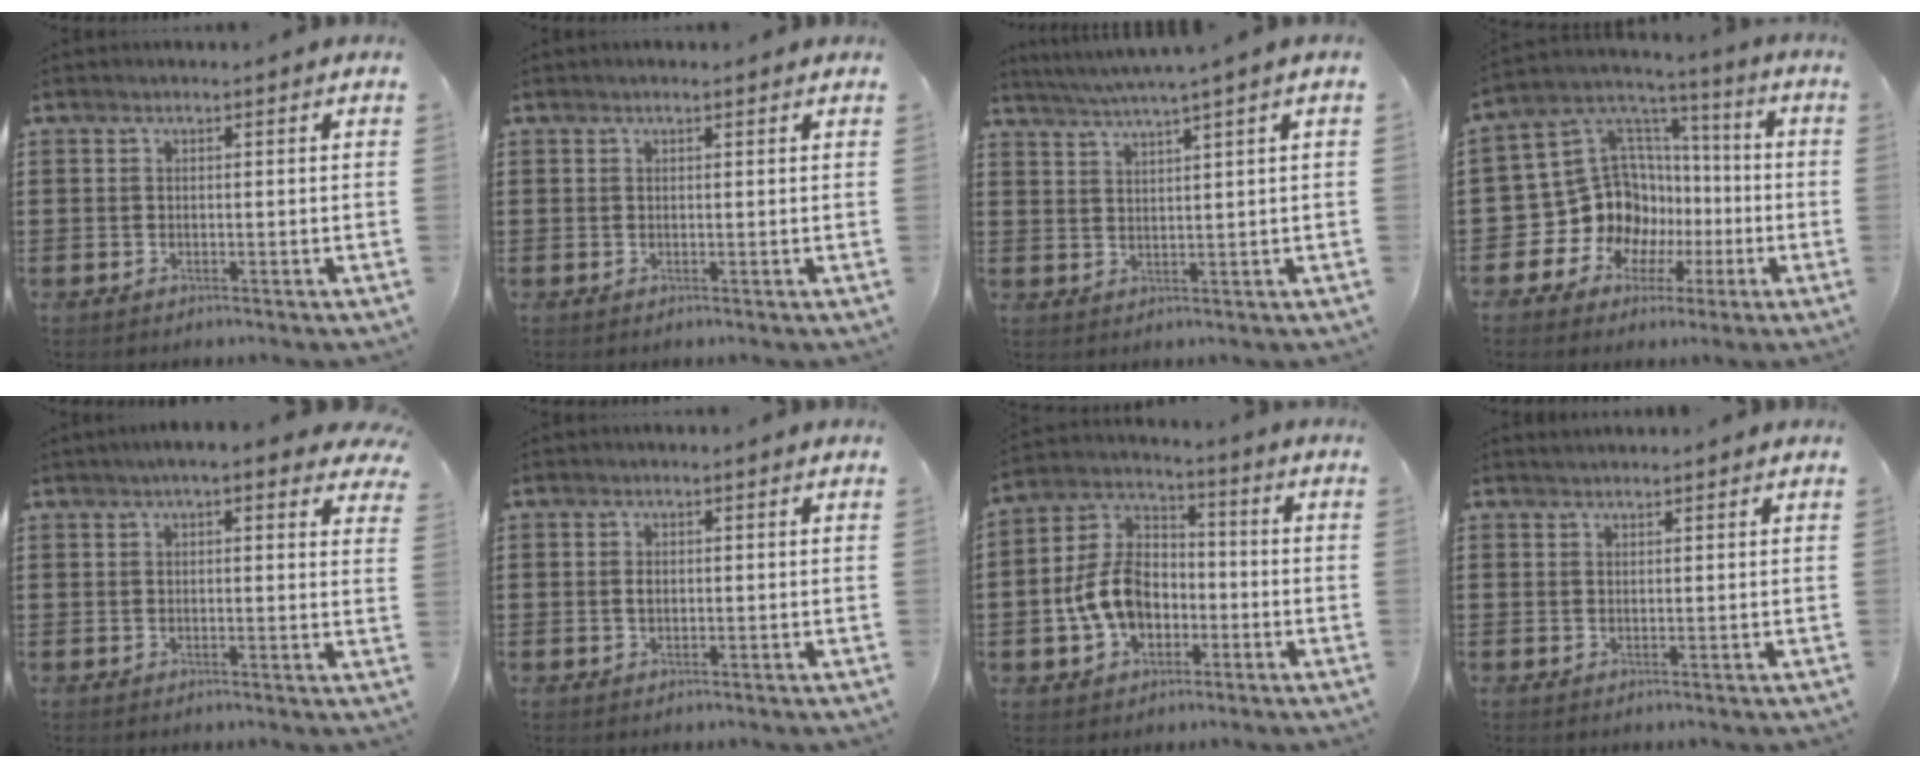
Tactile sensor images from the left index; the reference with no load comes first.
{"total": 0.5, "force": [0.4, 0.1, 0.4], "torque": [-0.008, 0.002, 0.007]}
{"total": 2.9, "force": [2.3, -0.9, 1.5], "torque": [-0.034, -0.011, 0.037]}
{"total": 13.9, "force": [-2.8, 12.7, 5.1], "torque": [-0.156, -0.018, -0.034]}
{"total": 3.5, "force": [2.8, 0.4, 2.1], "torque": [-0.051, 0.002, 0.049]}
{"total": 0.9, "force": [0.0, 0.6, 0.7], "torque": [-0.017, 0.003, -0.001]}
{"total": 10.2, "force": [-2.5, 7.5, 6.5], "torque": [-0.168, 0.016, -0.051]}
{"total": 0.9, "force": [0.9, 0.2, 0.1], "torque": [-0.003, 0.000, 0.017]}